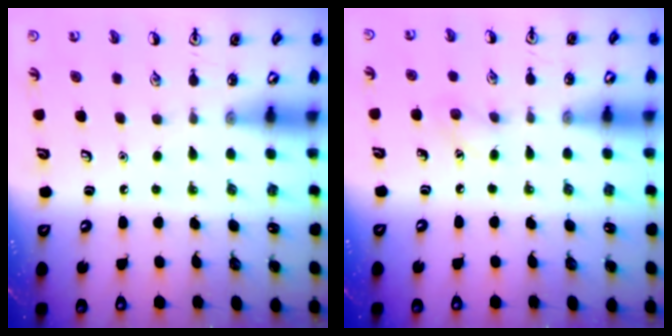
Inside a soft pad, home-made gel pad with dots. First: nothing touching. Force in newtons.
{"total": 6.0, "press": 5.8, "slide": 1.2}